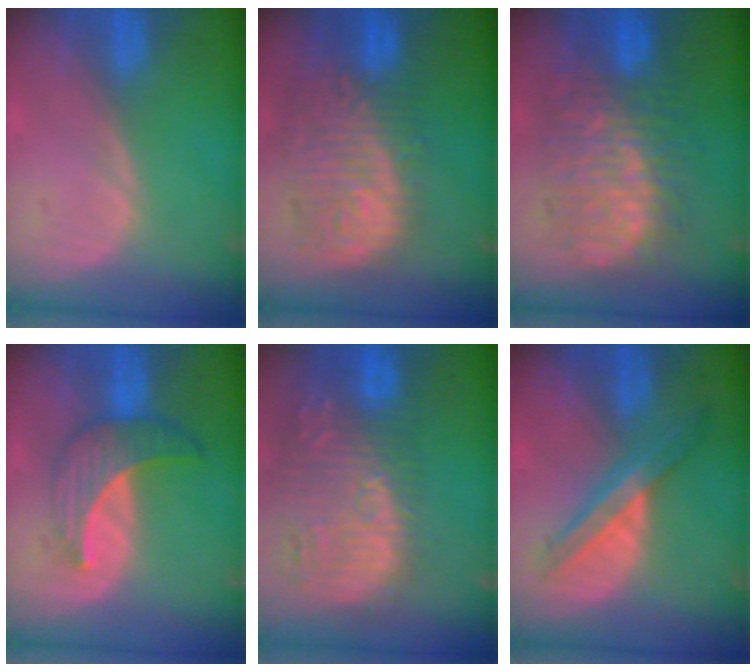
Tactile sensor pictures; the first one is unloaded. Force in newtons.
{"total": 11.9, "press": 10.7, "slide": 5.3}
{"total": 11.6, "press": 11.5, "slide": 1.3}
{"total": 7.3, "press": 6.6, "slide": 3.1}
{"total": 14.6, "press": 12.6, "slide": 7.5}
{"total": 7.1, "press": 6.0, "slide": 3.9}